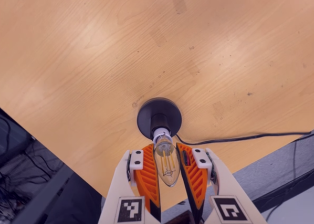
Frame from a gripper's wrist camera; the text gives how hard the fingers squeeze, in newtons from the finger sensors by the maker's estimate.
{"total": 14.1, "left": 13.7, "right": 14.4}